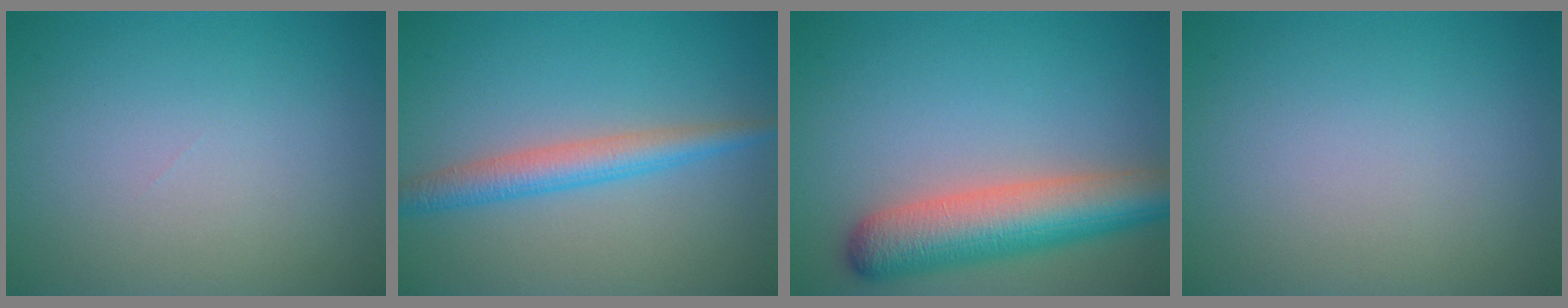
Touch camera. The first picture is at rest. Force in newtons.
{"total": 3.4, "press": 3.4, "slide": 0.1}
{"total": 7.4, "press": 7.4, "slide": 0.5}
{"total": 0.0}